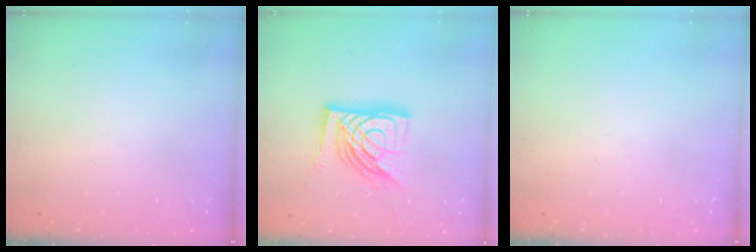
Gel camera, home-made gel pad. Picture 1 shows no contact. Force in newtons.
{"total": 16.7, "press": 16.6, "slide": 1.9}
{"total": 0.0}